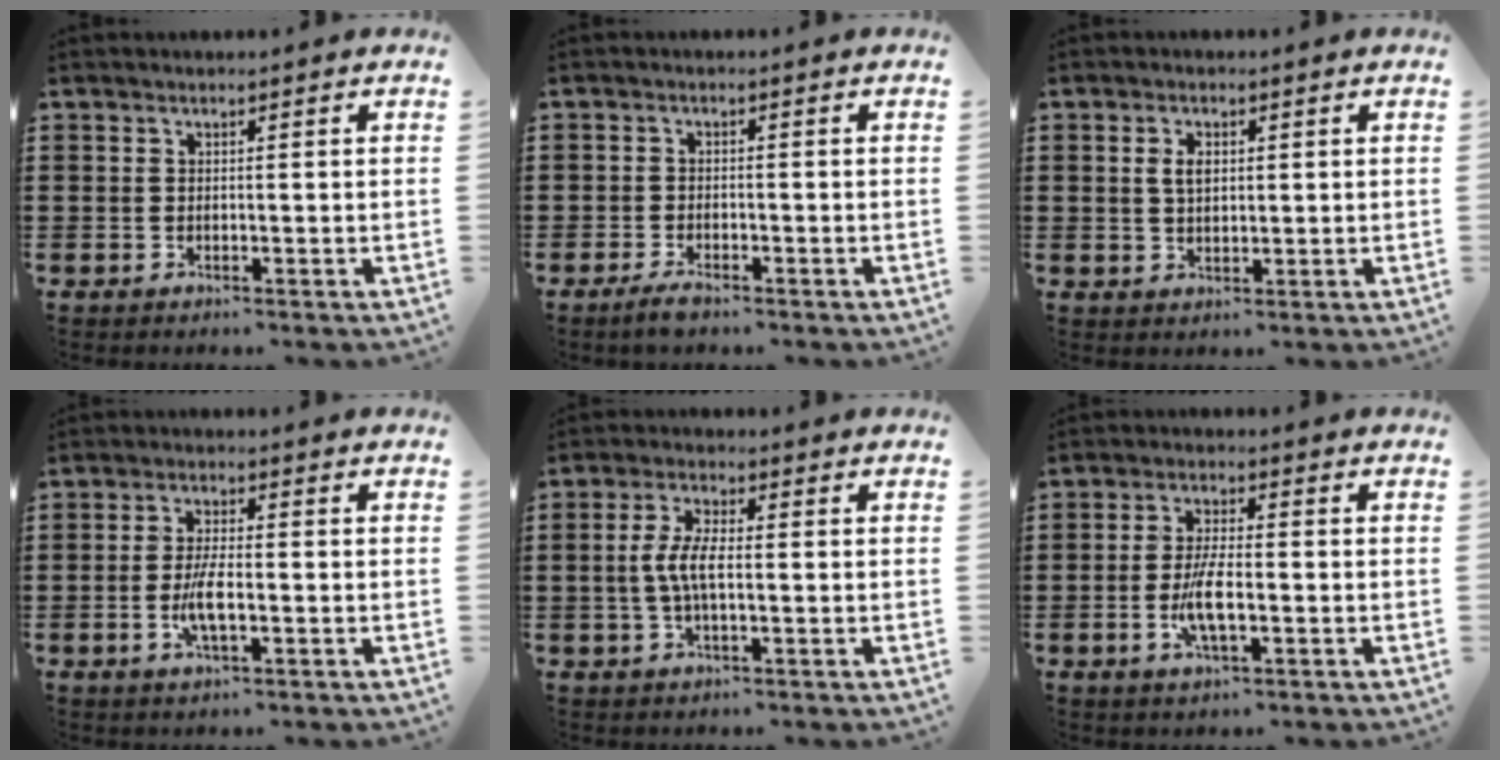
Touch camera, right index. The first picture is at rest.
{"total": 2.1, "force": [-1.8, 0.5, 0.9], "torque": [-0.025, 0.002, -0.037]}
{"total": 2.8, "force": [0.6, 1.6, 2.2], "torque": [-0.048, 0.009, 0.009]}
{"total": 4.8, "force": [-1.3, 1.2, 4.4], "torque": [-0.095, -0.005, -0.029]}
{"total": 5.2, "force": [-0.7, 1.6, 4.8], "torque": [-0.114, -0.005, -0.022]}
{"total": 5.8, "force": [-1.5, 1.6, 5.4], "torque": [-0.118, -0.008, -0.033]}